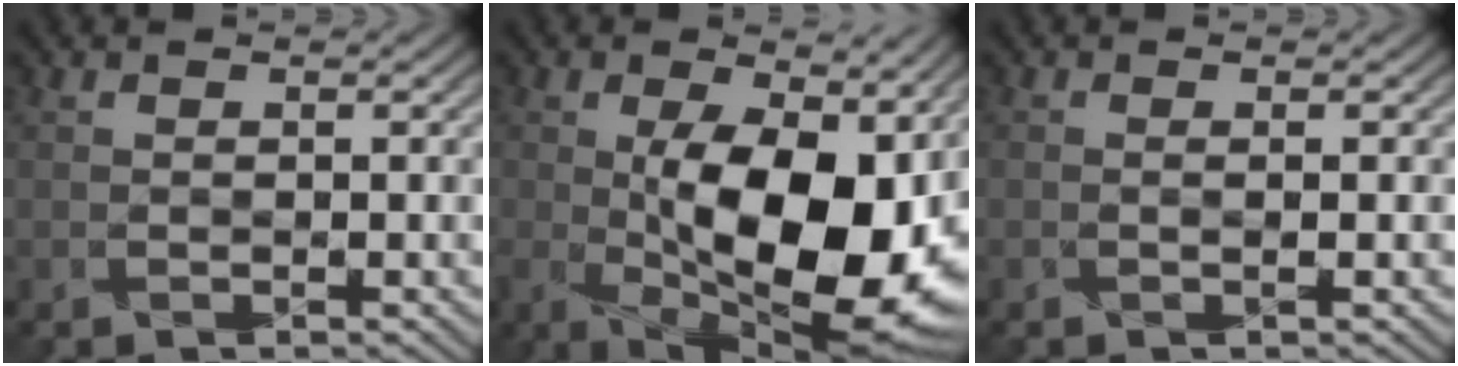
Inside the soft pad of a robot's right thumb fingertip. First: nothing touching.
{"total": 15.8, "force": [-1.2, 8.3, 13.4], "torque": [-0.203, -0.031, -0.015]}
{"total": 0.0}